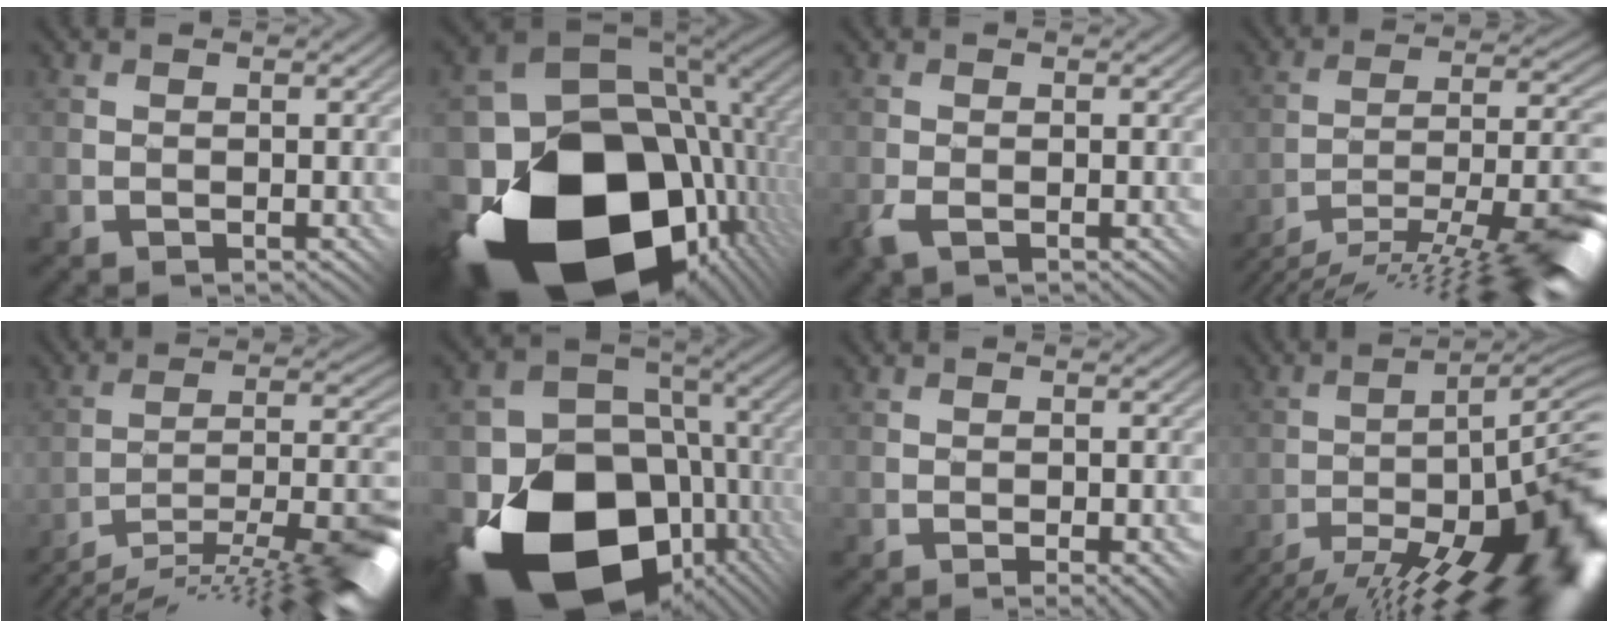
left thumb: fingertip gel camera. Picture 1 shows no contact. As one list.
[{"total": 20.0, "force": [-7.0, 13.3, 13.1], "torque": [-0.300, -0.068, -0.081]}, {"total": 2.1, "force": [-1.1, 1.2, 1.3], "torque": [-0.029, -0.004, -0.028]}, {"total": 16.2, "force": [-12.8, 1.8, 9.8], "torque": [-0.131, 0.020, -0.209]}, {"total": 14.6, "force": [-11.5, 1.5, 8.9], "torque": [-0.125, 0.023, -0.188]}, {"total": 19.6, "force": [-7.4, 14.3, 11.2], "torque": [-0.246, -0.052, -0.094]}, {"total": 1.7, "force": [-1.2, 0.7, 1.0], "torque": [-0.008, 0.002, -0.014]}, {"total": 18.0, "force": [-12.5, 2.0, 12.8], "torque": [-0.149, 0.019, -0.201]}]